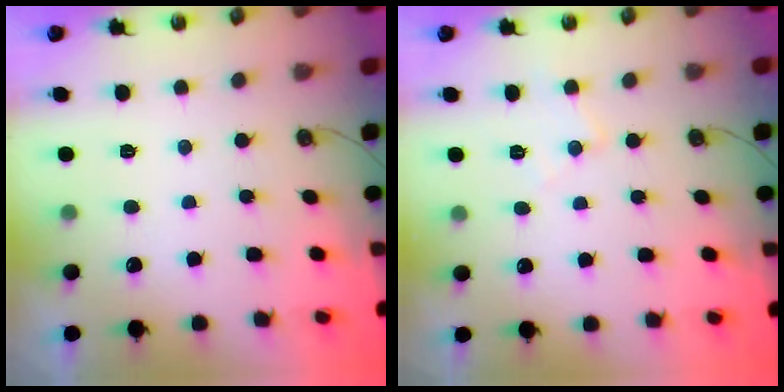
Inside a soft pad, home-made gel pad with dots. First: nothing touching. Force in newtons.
{"total": 5.9, "press": 5.9, "slide": 0.5}